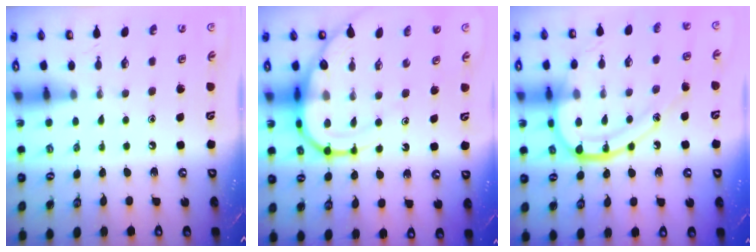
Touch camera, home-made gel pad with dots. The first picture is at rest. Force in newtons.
{"total": 13.8, "press": 13.8, "slide": 1.2}
{"total": 17.7, "press": 17.7, "slide": 1.3}